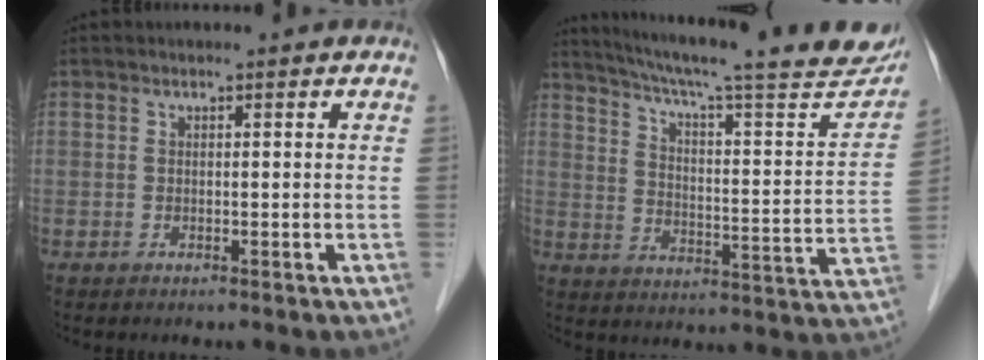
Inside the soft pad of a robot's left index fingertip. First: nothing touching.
{"total": 27.2, "force": [23.4, 2.7, 13.6], "torque": [-0.207, -0.042, 0.300]}